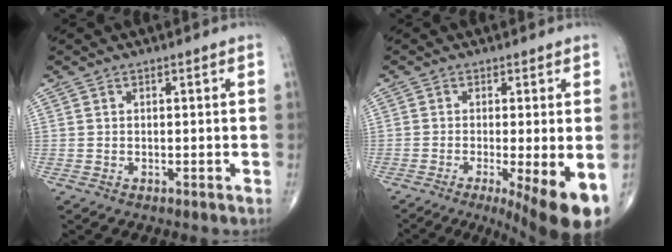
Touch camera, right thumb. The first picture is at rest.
{"total": 12.4, "force": [-5.1, 2.3, 11.1], "torque": [-0.136, -0.022, -0.074]}